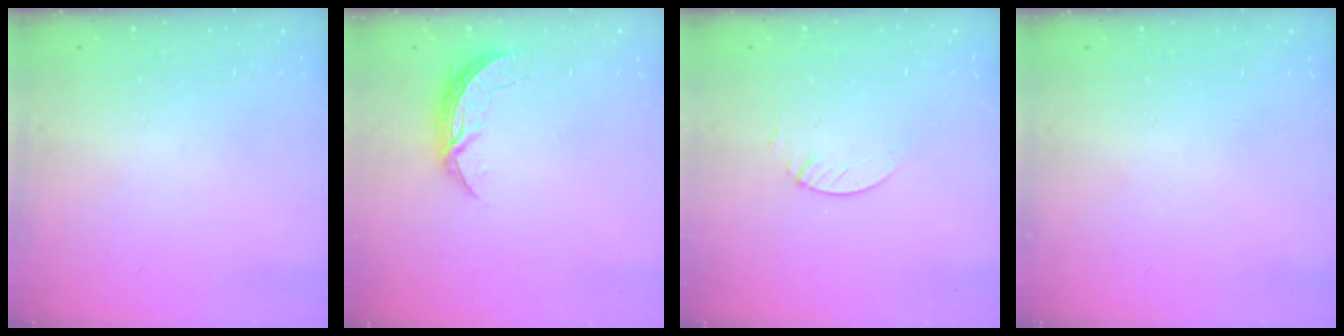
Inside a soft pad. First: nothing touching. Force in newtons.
{"total": 6.5, "press": 6.5, "slide": 0.5}
{"total": 1.3, "press": 1.3, "slide": 0.1}
{"total": 0.0}